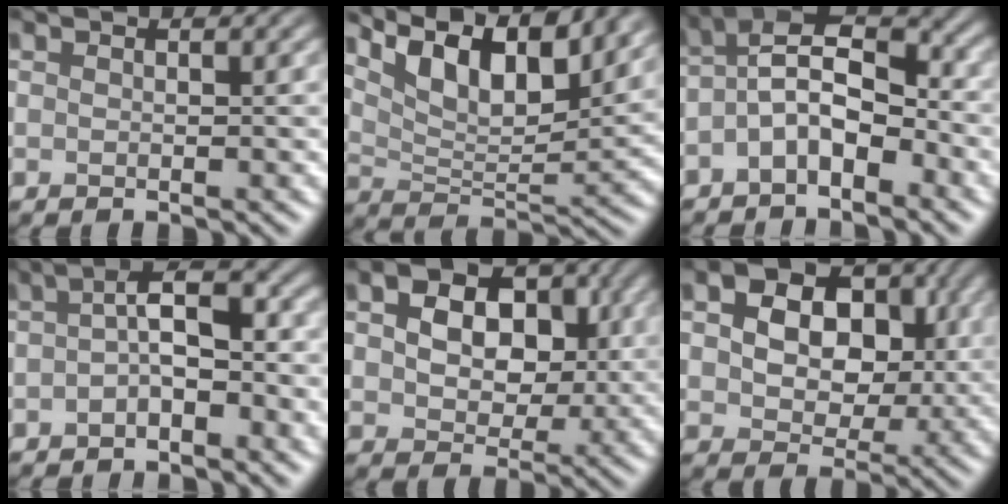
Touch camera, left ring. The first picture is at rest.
{"total": 9.8, "force": [6.1, 4.0, 6.5], "torque": [-0.115, 0.004, 0.109]}
{"total": 4.8, "force": [-1.9, 2.3, 3.8], "torque": [-0.068, 0.018, -0.043]}
{"total": 3.9, "force": [-1.4, 1.4, 3.4], "torque": [-0.065, 0.016, -0.032]}
{"total": 9.5, "force": [2.2, 6.8, 6.3], "torque": [-0.099, 0.018, 0.030]}
{"total": 11.1, "force": [2.7, 8.1, 7.1], "torque": [-0.103, 0.030, 0.035]}